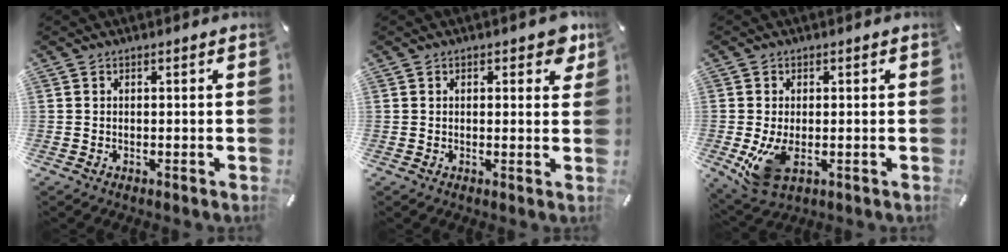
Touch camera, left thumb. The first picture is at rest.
{"total": 3.8, "force": [1.9, 2.0, 2.6], "torque": [-0.026, -0.004, 0.027]}
{"total": 6.8, "force": [-1.0, 3.9, 5.5], "torque": [-0.107, -0.013, -0.016]}